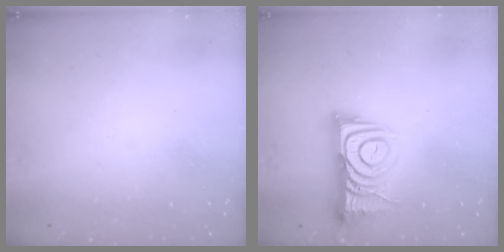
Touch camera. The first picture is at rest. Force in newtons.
{"total": 11.5, "press": 11.4, "slide": 1.1}